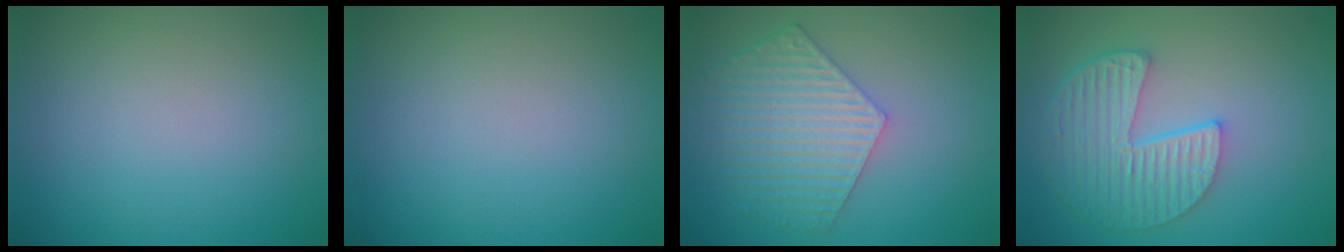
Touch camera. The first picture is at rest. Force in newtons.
{"total": 0.0}
{"total": 5.9, "press": 4.6, "slide": 3.7}
{"total": 6.0, "press": 4.6, "slide": 3.8}